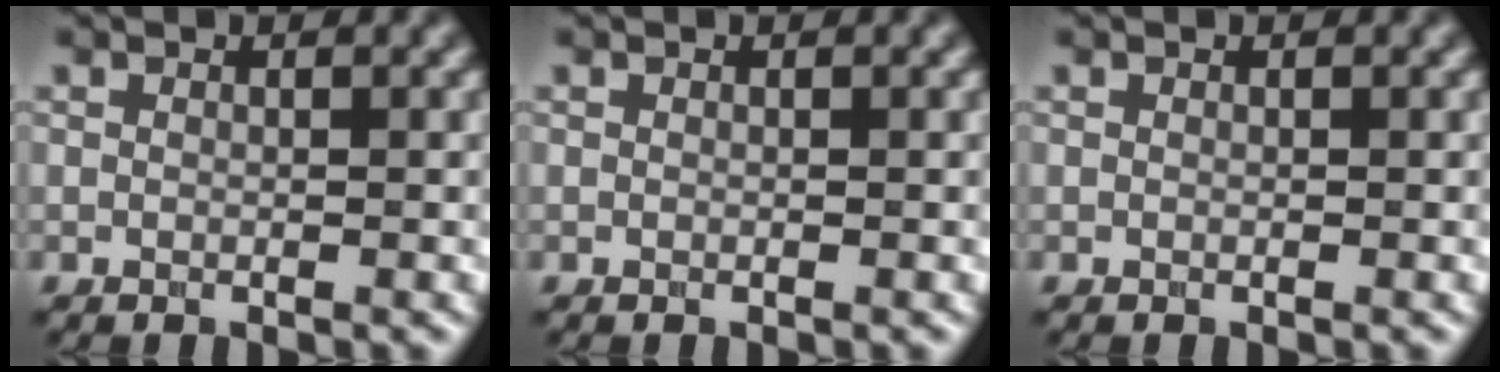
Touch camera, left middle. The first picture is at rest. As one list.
[{"total": 0.0}, {"total": 0.0}]